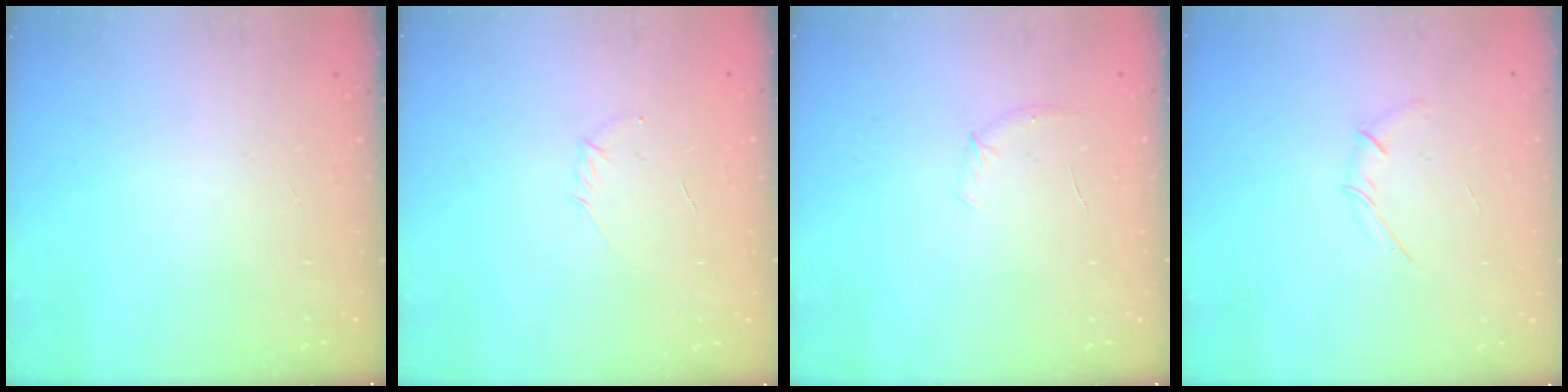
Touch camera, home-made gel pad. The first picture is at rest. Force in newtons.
{"total": 2.8, "press": 2.7, "slide": 0.7}
{"total": 4.3, "press": 4.1, "slide": 1.3}
{"total": 2.7, "press": 2.6, "slide": 0.6}